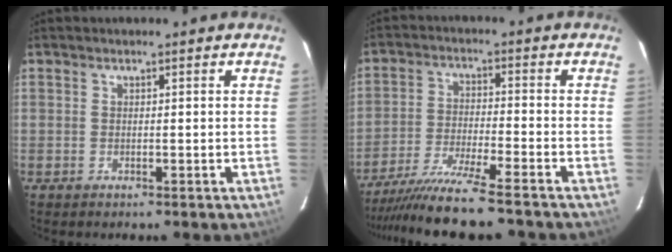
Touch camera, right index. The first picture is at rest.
{"total": 12.7, "force": [-11.3, -1.0, 5.7], "torque": [-0.129, -0.019, -0.200]}